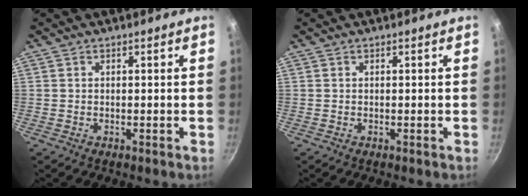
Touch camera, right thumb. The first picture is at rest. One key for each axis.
{"total": 0.0}